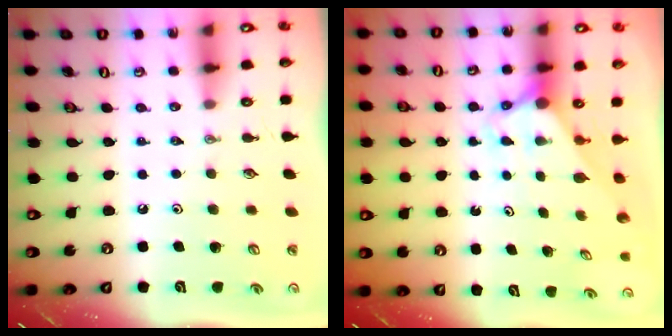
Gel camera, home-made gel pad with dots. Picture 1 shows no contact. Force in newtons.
{"total": 2.8, "press": 2.8, "slide": 0.0}